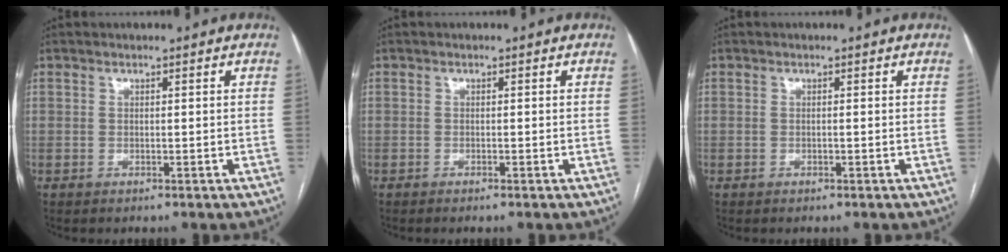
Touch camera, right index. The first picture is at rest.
{"total": 0.8, "force": [-0.6, -0.2, 0.5], "torque": [-0.010, 0.001, -0.010]}
{"total": 0.0}